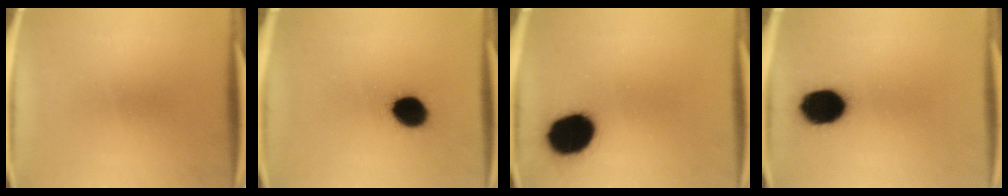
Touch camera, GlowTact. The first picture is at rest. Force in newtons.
{"total": 9.2}
{"total": 16.2}
{"total": 12.7}